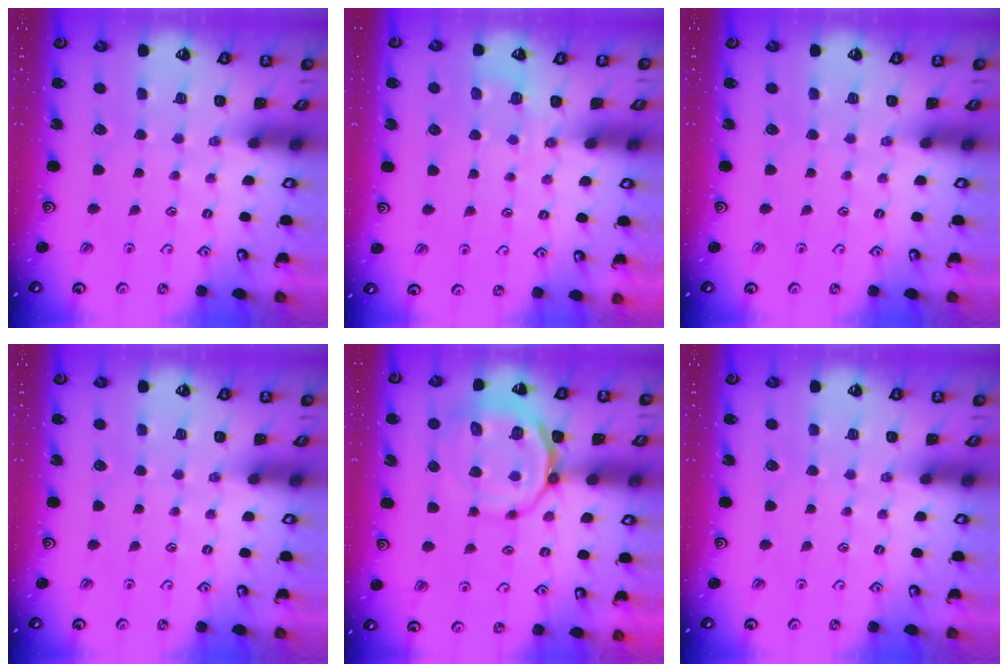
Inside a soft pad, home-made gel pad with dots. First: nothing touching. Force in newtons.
{"total": 3.4, "press": 2.8, "slide": 1.9}
{"total": 0.0}
{"total": 0.0}
{"total": 12.4, "press": 12.1, "slide": 2.3}
{"total": 0.0}